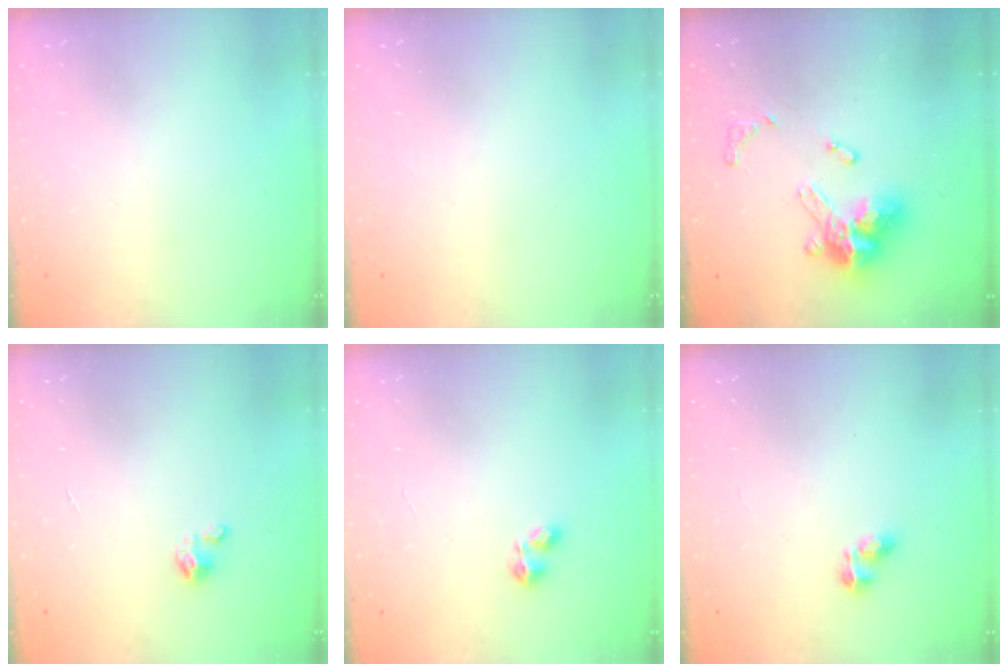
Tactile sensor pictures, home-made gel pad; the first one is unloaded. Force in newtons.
{"total": 0.0}
{"total": 14.7, "press": 14.6, "slide": 1.6}
{"total": 2.0, "press": 1.9, "slide": 0.3}
{"total": 2.2, "press": 2.2, "slide": 0.4}
{"total": 2.7, "press": 2.7, "slide": 0.4}